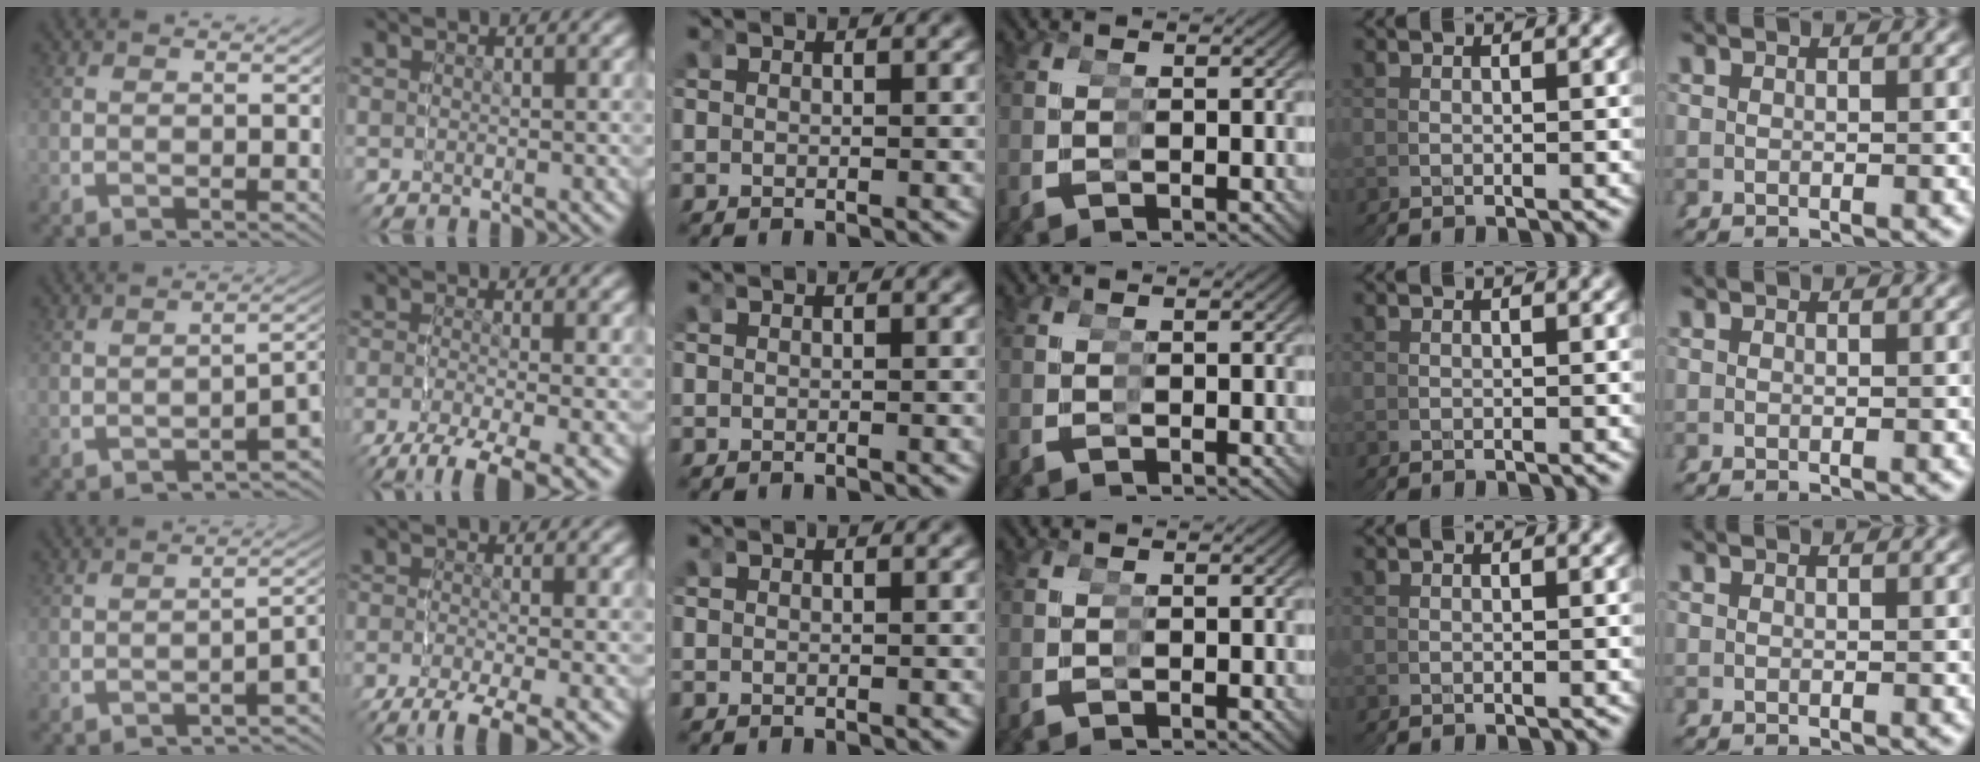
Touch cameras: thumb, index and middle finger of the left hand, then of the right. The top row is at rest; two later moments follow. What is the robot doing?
{"motion": "grasp_and_lifting", "object": "condiment"}